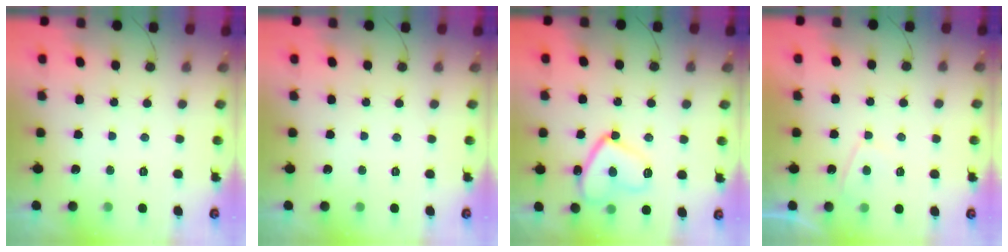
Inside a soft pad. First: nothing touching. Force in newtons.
{"total": 0.0}
{"total": 12.2, "press": 12.2, "slide": 1.3}
{"total": 2.5, "press": 2.4, "slide": 0.6}